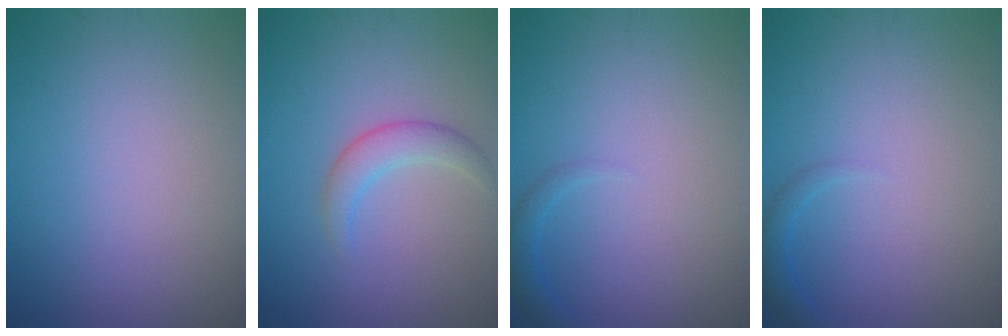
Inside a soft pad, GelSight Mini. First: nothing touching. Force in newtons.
{"total": 2.3, "press": 2.3, "slide": 0.2}
{"total": 1.1, "press": 1.1, "slide": 0.1}
{"total": 1.1, "press": 1.1, "slide": 0.1}